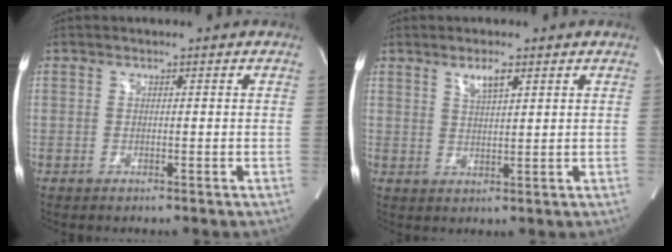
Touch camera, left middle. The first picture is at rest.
{"total": 3.2, "force": [2.0, 0.6, 2.4], "torque": [-0.045, 0.000, 0.037]}